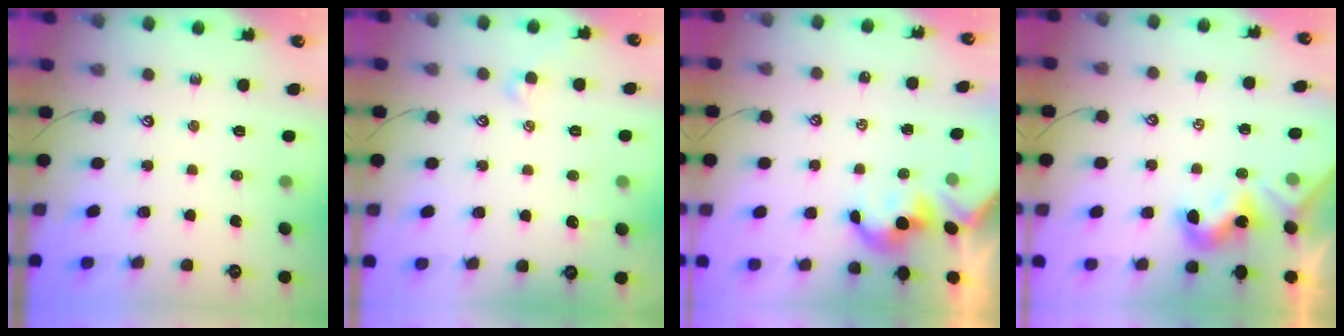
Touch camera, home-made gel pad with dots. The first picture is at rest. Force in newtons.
{"total": 1.4, "press": 1.3, "slide": 0.5}
{"total": 2.0, "press": 2.0, "slide": 0.3}
{"total": 1.8, "press": 1.8, "slide": 0.5}